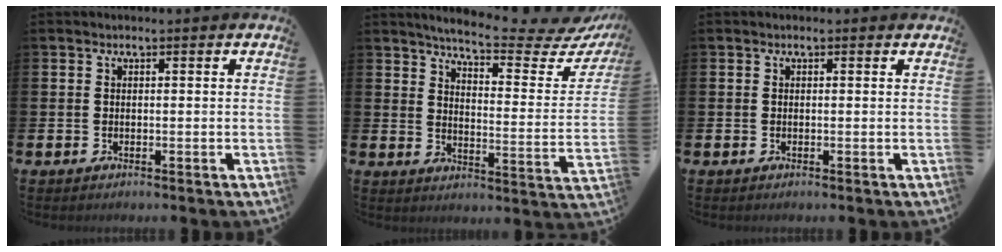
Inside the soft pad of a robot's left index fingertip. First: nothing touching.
{"total": 6.7, "force": [6.0, 0.3, 3.1], "torque": [-0.065, -0.050, 0.093]}
{"total": 0.0}